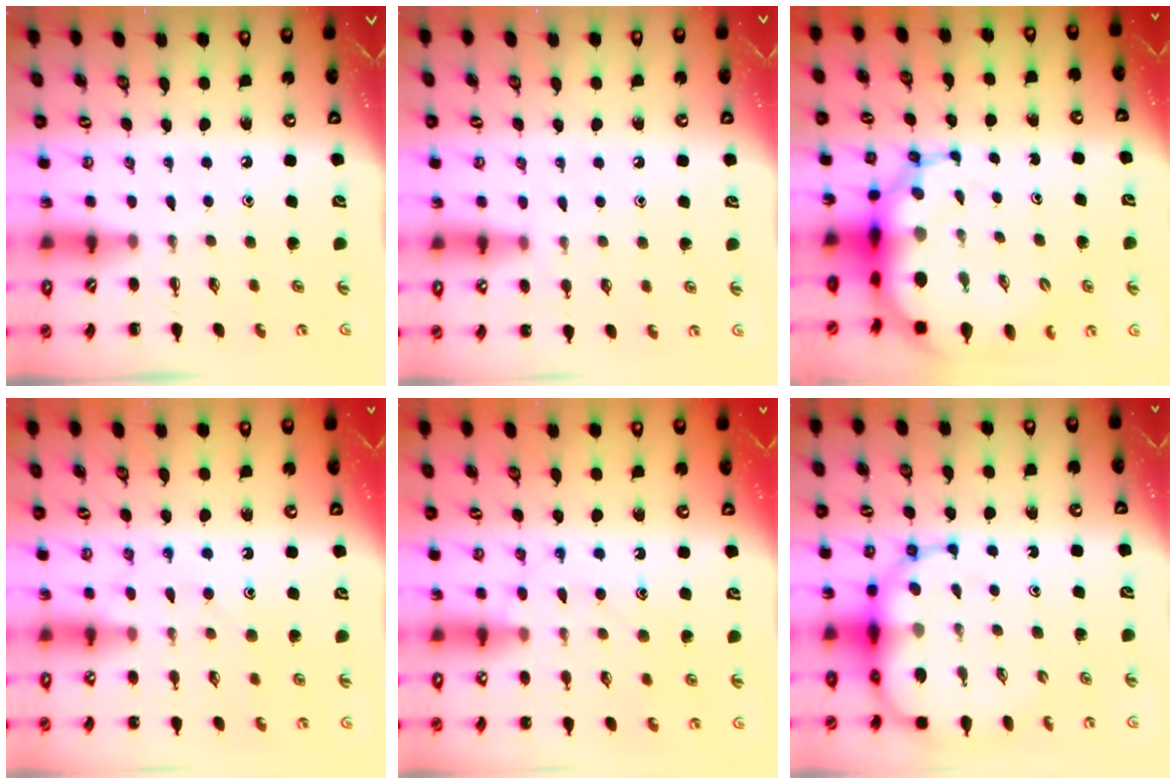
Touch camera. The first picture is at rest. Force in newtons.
{"total": 4.5, "press": 4.2, "slide": 1.5}
{"total": 13.4, "press": 12.9, "slide": 3.8}
{"total": 10.7, "press": 10.6, "slide": 0.9}
{"total": 12.7, "press": 12.7, "slide": 0.8}
{"total": 13.8, "press": 13.3, "slide": 3.7}